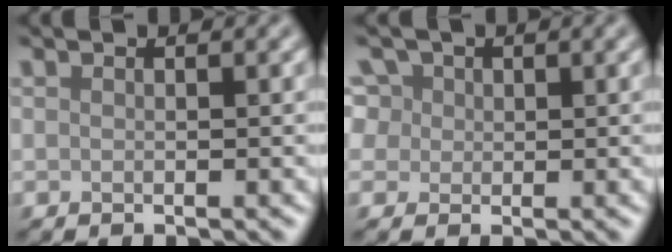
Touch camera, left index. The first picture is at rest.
{"total": 6.4, "force": [2.9, 4.9, 2.9], "torque": [-0.057, 0.028, 0.023]}